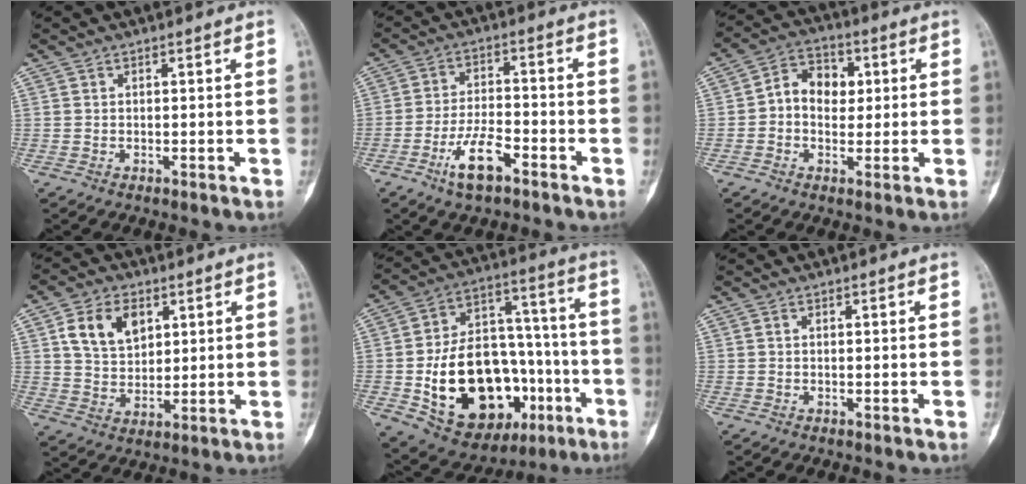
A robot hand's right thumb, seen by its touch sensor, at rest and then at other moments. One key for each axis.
{"total": 8.3, "fx": -4.8, "fy": 3.1, "fz": 6.1, "tx": -0.114, "ty": 0.027, "tz": -0.086}
{"total": 8.6, "fx": 0.7, "fy": 6.5, "fz": 5.6, "tx": -0.058, "ty": 0.020, "tz": 0.005}
{"total": 9.9, "fx": 3.8, "fy": 6.7, "fz": 6.3, "tx": -0.091, "ty": -0.011, "tz": 0.074}
{"total": 27.8, "fx": -8.0, "fy": 17.4, "fz": 20.2, "tx": -0.309, "ty": 0.043, "tz": -0.103}
{"total": 0.0}